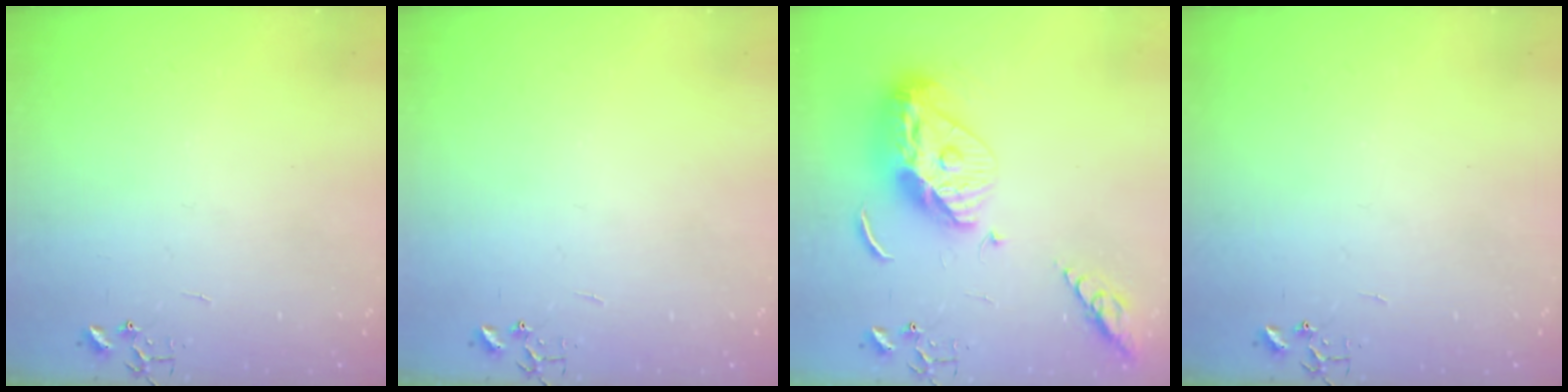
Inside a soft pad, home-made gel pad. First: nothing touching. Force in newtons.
{"total": 0.0}
{"total": 15.9, "press": 15.8, "slide": 1.5}
{"total": 0.0}